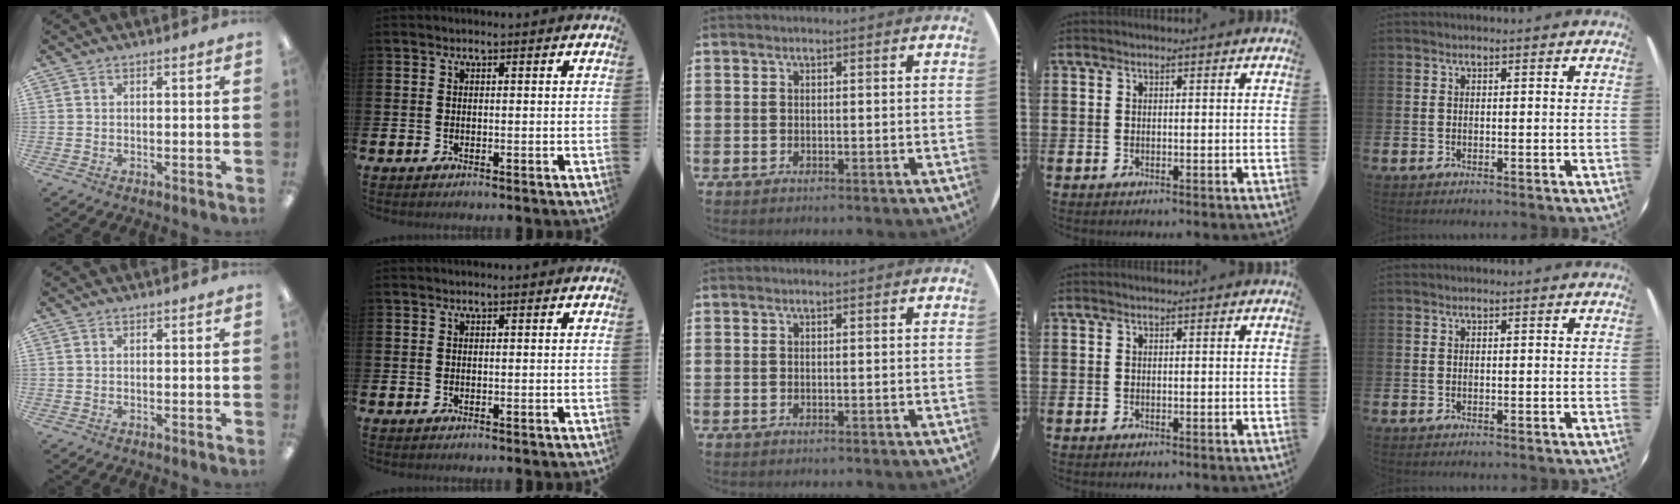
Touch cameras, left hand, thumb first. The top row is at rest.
{}